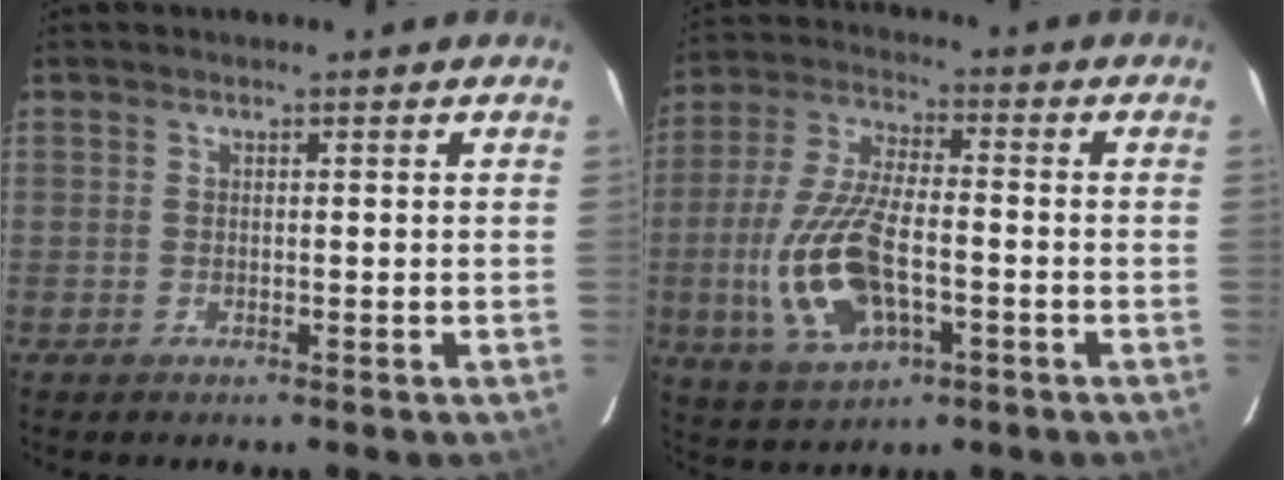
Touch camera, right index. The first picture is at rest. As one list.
[{"total": 15.7, "force": [-4.0, 7.1, 13.4], "torque": [-0.291, -0.006, -0.067]}]